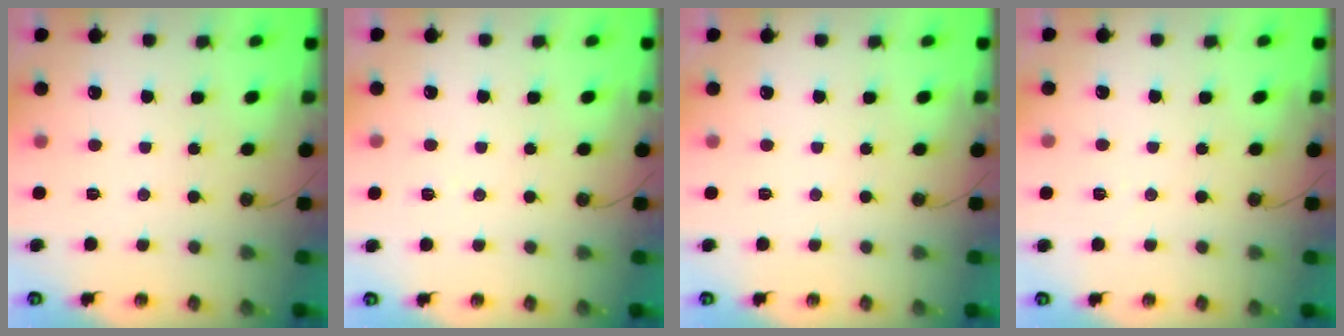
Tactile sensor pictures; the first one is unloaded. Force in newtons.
{"total": 5.2, "press": 3.0, "slide": 4.3}
{"total": 0.0}
{"total": 4.8, "press": 2.1, "slide": 4.3}